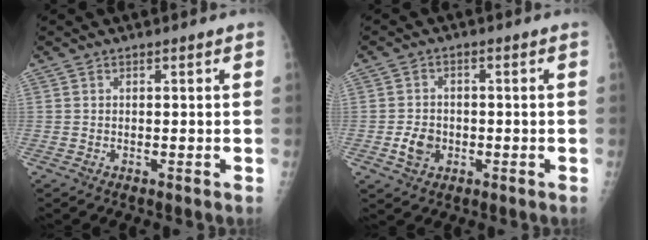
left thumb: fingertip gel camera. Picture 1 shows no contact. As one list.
[{"total": 4.5, "force": [-1.2, 3.5, 2.4], "torque": [-0.032, 0.006, -0.021]}]